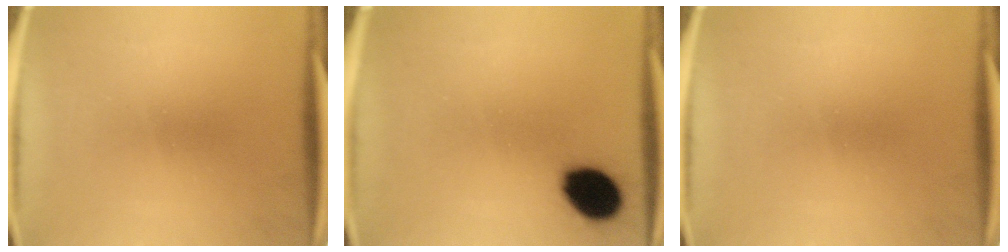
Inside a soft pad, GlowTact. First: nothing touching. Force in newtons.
{"total": 10.3}
{"total": 0.0}